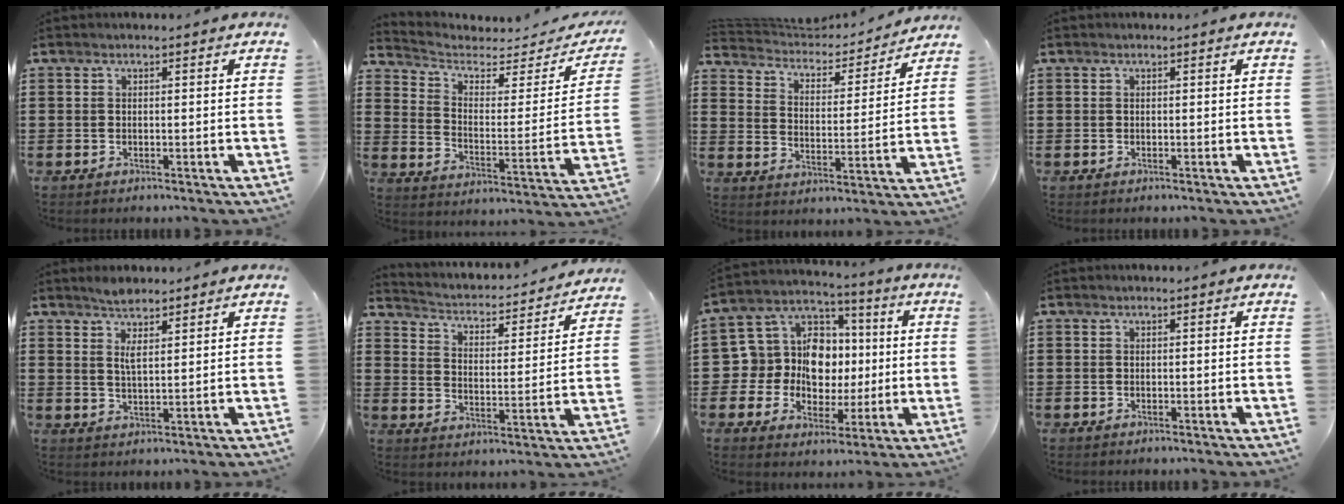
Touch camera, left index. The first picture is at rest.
{"total": 4.1, "force": [3.3, 1.9, 1.6], "torque": [-0.053, -0.023, 0.051]}
{"total": 3.6, "force": [3.3, 1.1, 0.6], "torque": [-0.035, -0.025, 0.050]}
{"total": 0.0}
{"total": 3.7, "force": [2.7, 0.9, 2.3], "torque": [-0.050, 0.002, 0.049]}
{"total": 1.8, "force": [1.8, 0.4, 0.4], "torque": [-0.025, -0.026, 0.017]}
{"total": 16.3, "force": [-0.9, 15.4, 5.4], "torque": [-0.142, -0.033, 0.024]}
{"total": 0.0}